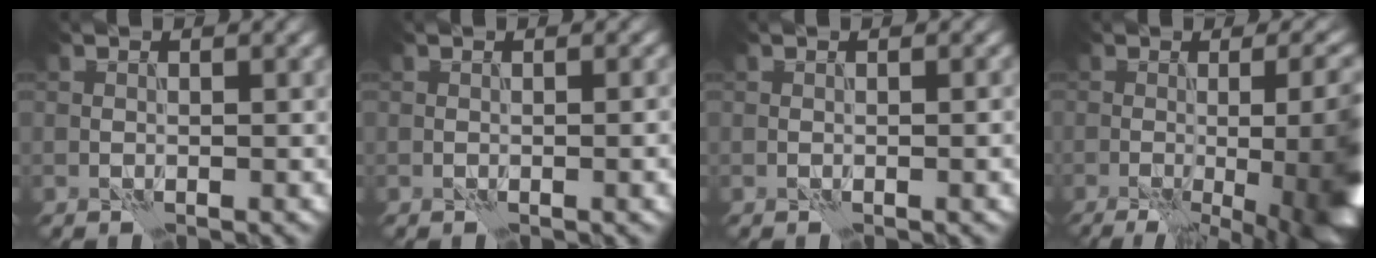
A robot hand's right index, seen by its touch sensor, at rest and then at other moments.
{"total": 1.3, "force": [-0.2, 0.1, 1.3], "torque": [-0.018, -0.003, -0.002]}
{"total": 0.9, "force": [-0.2, 0.0, 0.9], "torque": [-0.012, -0.002, -0.001]}
{"total": 16.0, "force": [-3.0, 6.2, 14.5], "torque": [-0.126, -0.016, -0.018]}